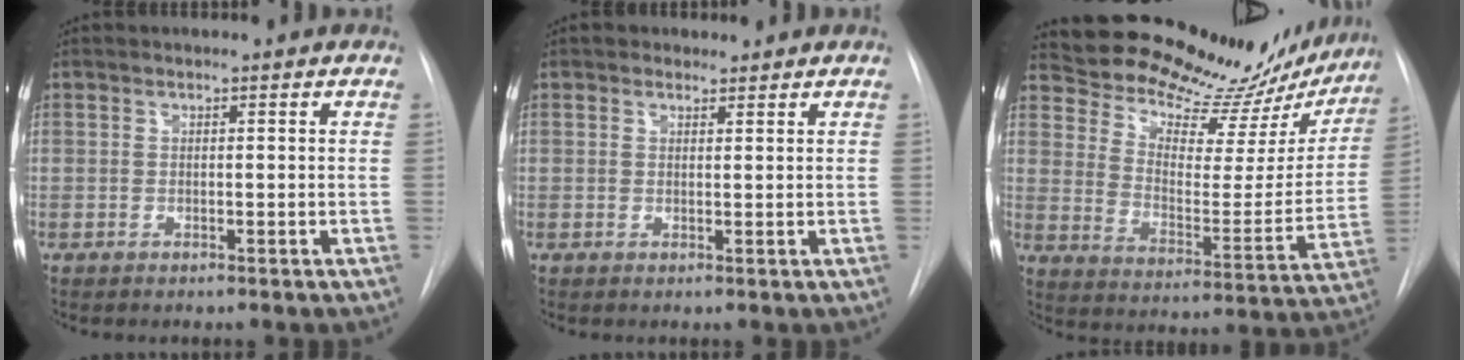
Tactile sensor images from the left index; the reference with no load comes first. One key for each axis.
{"total": 1.1, "fx": 0.7, "fy": 0.8, "fz": -0.1, "tx": 0.003, "ty": -0.001, "tz": 0.006}
{"total": 23.5, "fx": 21.7, "fy": 7.1, "fz": 5.8, "tx": -0.082, "ty": -0.060, "tz": 0.278}